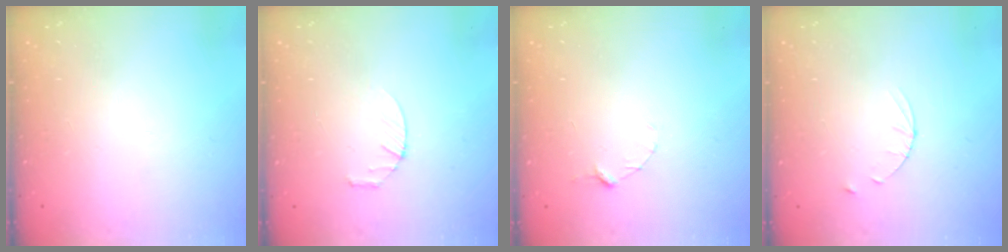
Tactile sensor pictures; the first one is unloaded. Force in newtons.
{"total": 2.8, "press": 2.8, "slide": 0.4}
{"total": 2.9, "press": 2.9, "slide": 0.3}
{"total": 3.1, "press": 3.1, "slide": 0.3}